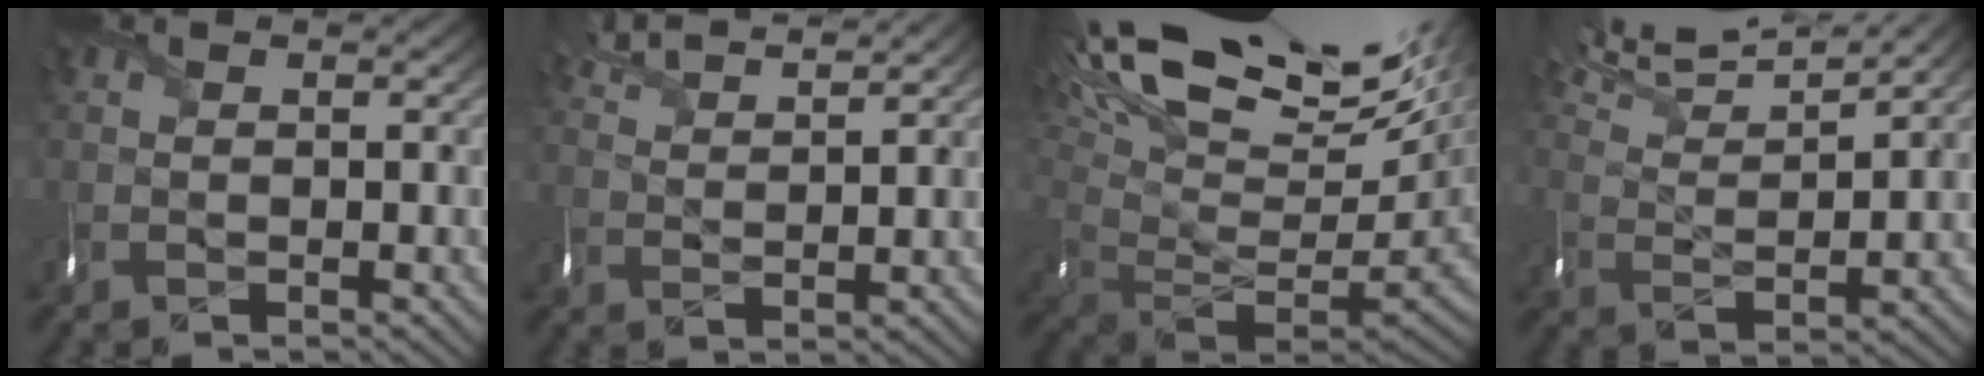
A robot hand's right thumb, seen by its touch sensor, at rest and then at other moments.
{"total": 5.9, "force": [5.3, 0.7, 2.5], "torque": [-0.064, 0.017, 0.097]}
{"total": 18.3, "force": [8.9, 6.9, 14.5], "torque": [-0.232, 0.034, 0.181]}
{"total": 11.1, "force": [9.6, 1.9, 5.3], "torque": [-0.119, 0.020, 0.154]}